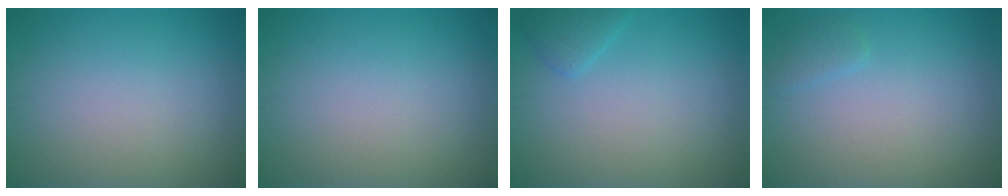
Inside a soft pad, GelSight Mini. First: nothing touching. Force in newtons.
{"total": 0.0}
{"total": 1.4, "press": 1.4, "slide": 0.1}
{"total": 1.0, "press": 1.0, "slide": 0.0}